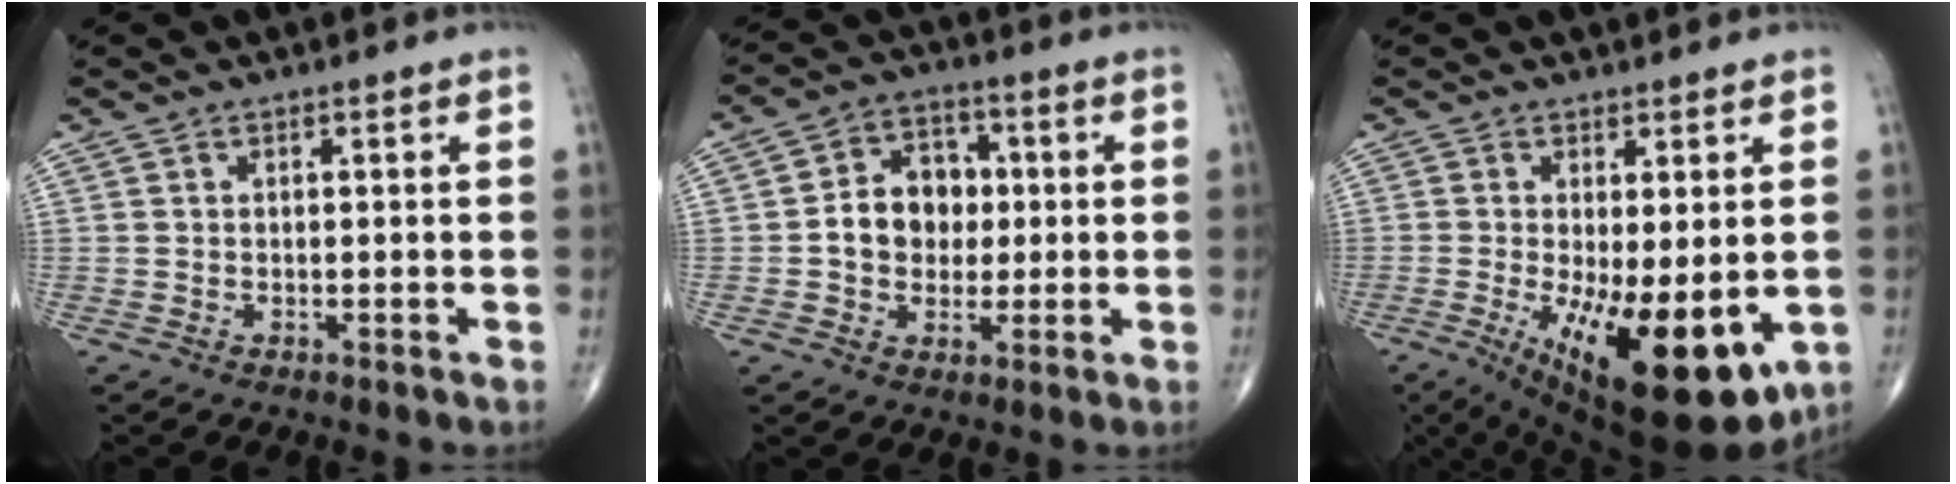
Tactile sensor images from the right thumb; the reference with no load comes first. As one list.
[{"total": 9.7, "force": [0.1, 7.8, 5.8], "torque": [-0.055, 0.019, -0.005]}, {"total": 17.9, "force": [-4.7, 6.7, 15.9], "torque": [-0.219, -0.033, -0.048]}]